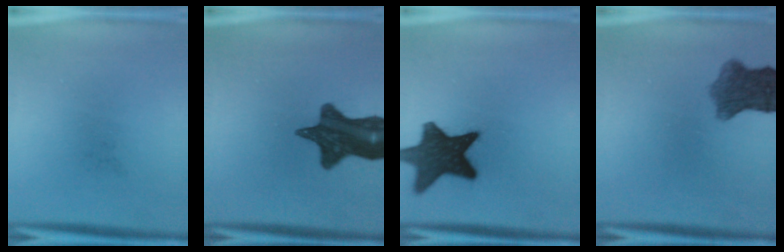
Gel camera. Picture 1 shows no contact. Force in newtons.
{"total": 14.2}
{"total": 15.4}
{"total": 7.2}